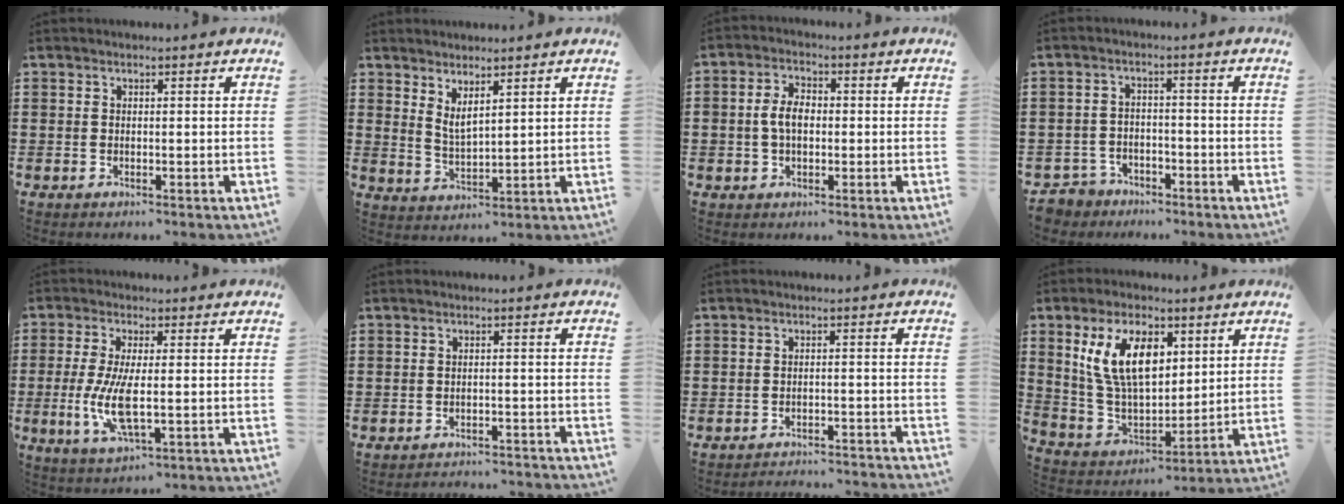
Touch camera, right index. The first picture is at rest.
{"total": 3.0, "force": [2.5, 0.8, 1.5], "torque": [-0.036, 0.002, 0.046]}
{"total": 4.4, "force": [-0.2, 2.8, 3.4], "torque": [-0.076, 0.008, -0.007]}
{"total": 3.5, "force": [-3.1, 1.5, -0.1], "torque": [-0.008, 0.005, -0.067]}
{"total": 8.1, "force": [-1.1, 2.6, 7.6], "torque": [-0.170, -0.017, -0.023]}
{"total": 2.3, "force": [-2.3, 0.0, -0.1], "torque": [-0.004, -0.001, -0.048]}
{"total": 2.8, "force": [-2.8, -0.1, 0.0], "torque": [-0.005, -0.003, -0.060]}
{"total": 11.6, "force": [4.8, 6.3, 8.5], "torque": [-0.197, 0.014, 0.088]}